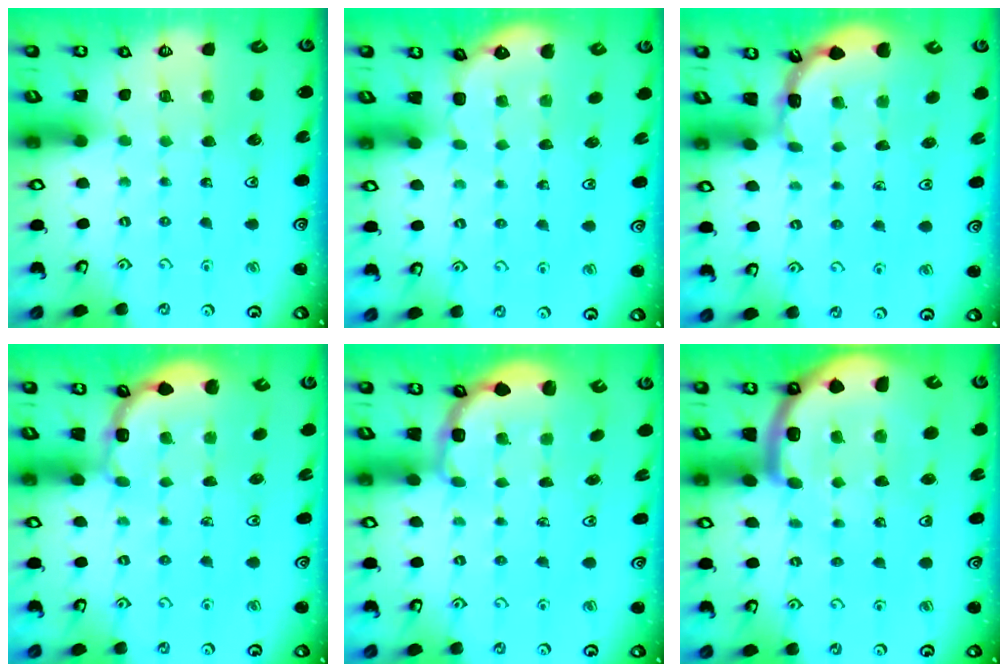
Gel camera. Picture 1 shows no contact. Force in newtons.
{"total": 1.6, "press": 0.9, "slide": 1.3}
{"total": 1.7, "press": 1.7, "slide": 0.1}
{"total": 1.9, "press": 1.9, "slide": 0.3}
{"total": 2.8, "press": 2.3, "slide": 1.7}
{"total": 8.3, "press": 8.2, "slide": 1.2}